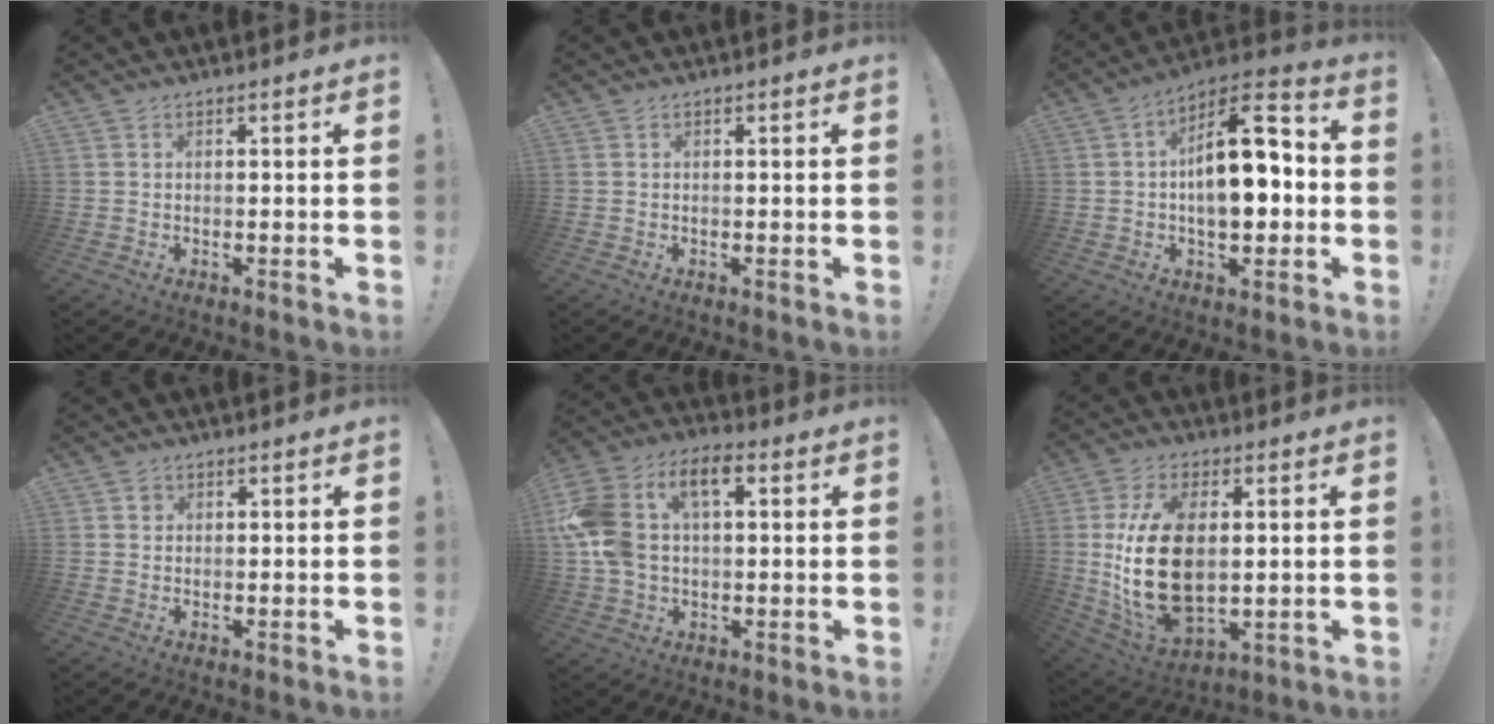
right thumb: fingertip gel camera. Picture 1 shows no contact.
{"total": 0.0}
{"total": 16.5, "force": [-0.8, 8.6, 14.0], "torque": [-0.205, 0.014, -0.014]}
{"total": 1.5, "force": [0.5, 1.4, 0.3], "torque": [0.000, 0.000, 0.009]}
{"total": 16.7, "force": [4.1, 10.7, 12.1], "torque": [-0.242, -0.005, 0.067]}
{"total": 21.8, "force": [1.8, 13.1, 17.3], "torque": [-0.334, -0.012, 0.042]}